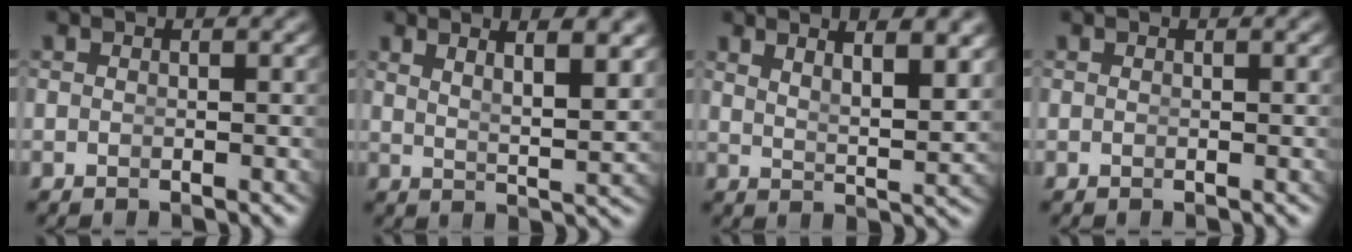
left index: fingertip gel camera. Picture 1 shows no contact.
{"total": 5.2, "force": [3.0, 1.1, 4.1], "torque": [-0.057, -0.003, 0.054]}
{"total": 5.1, "force": [3.3, 1.2, 3.8], "torque": [-0.052, -0.007, 0.059]}
{"total": 0.0}